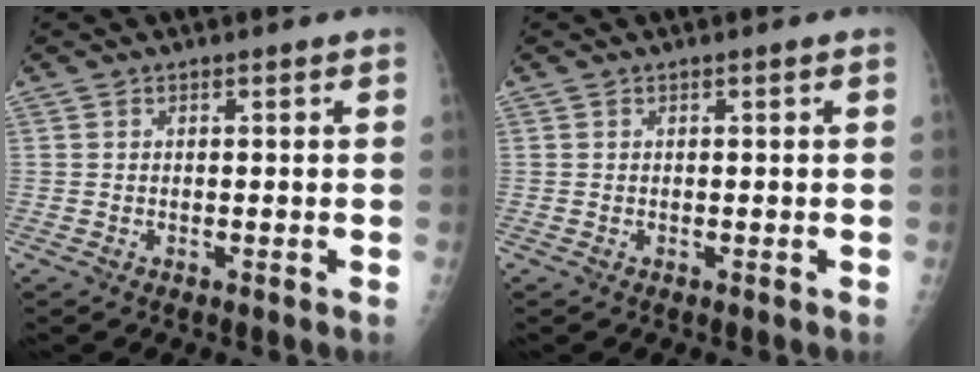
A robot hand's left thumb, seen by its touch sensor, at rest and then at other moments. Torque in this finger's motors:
{"motor_torque": [0.00, 0.00, -0.06, -0.03, 0.00]}